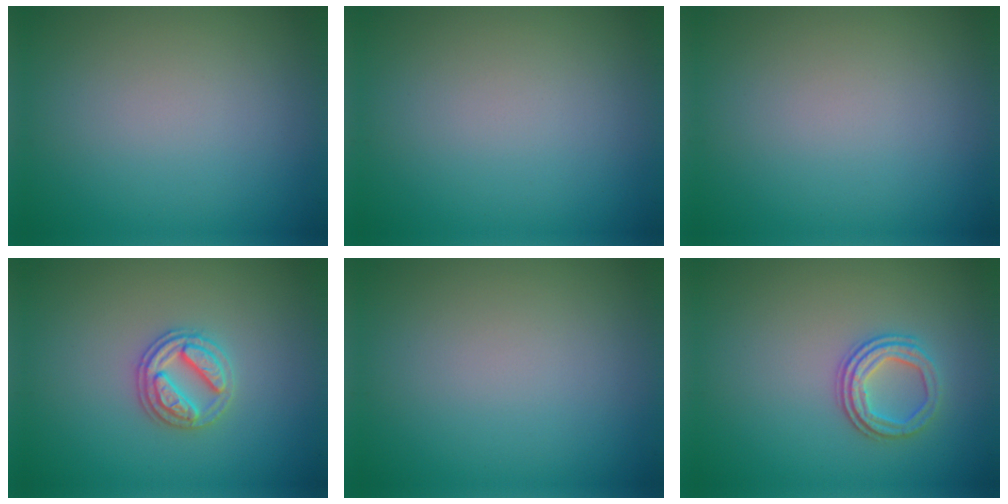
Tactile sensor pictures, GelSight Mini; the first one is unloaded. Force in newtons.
{"total": 0.0}
{"total": 0.0}
{"total": 2.9, "press": 2.8, "slide": 0.9}
{"total": 0.0}
{"total": 2.7, "press": 2.3, "slide": 1.4}